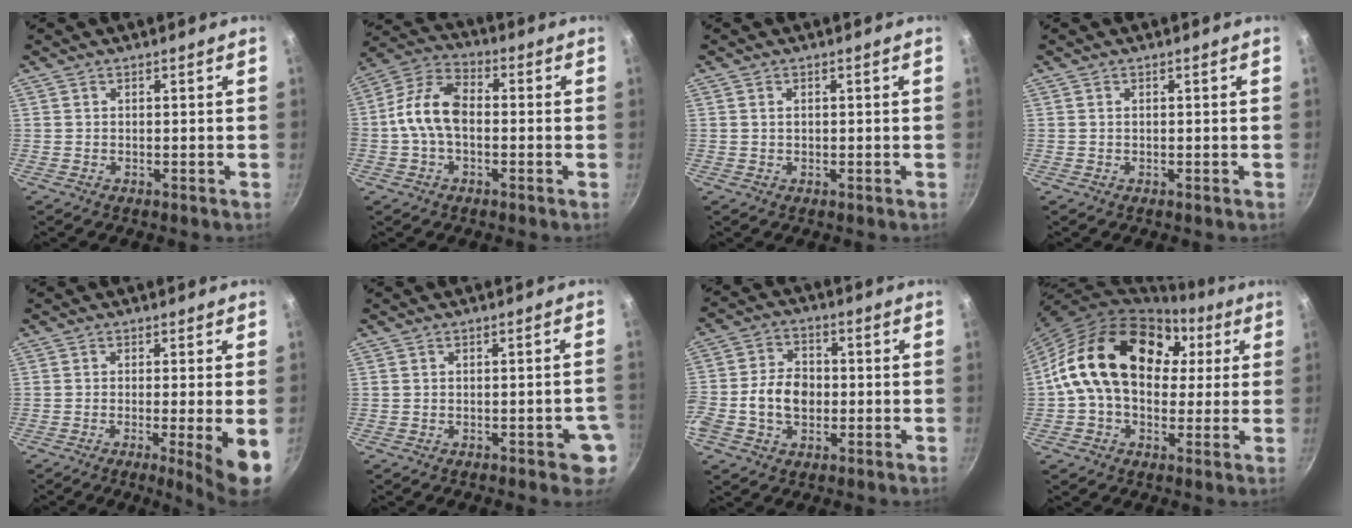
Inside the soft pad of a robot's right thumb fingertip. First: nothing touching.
{"total": 10.6, "force": [-0.8, 6.5, 8.3], "torque": [-0.151, 0.038, -0.033]}
{"total": 0.9, "force": [0.2, 0.7, 0.6], "torque": [-0.008, 0.003, 0.004]}
{"total": 0.0}
{"total": 7.8, "force": [-2.1, 0.2, 7.5], "torque": [-0.110, -0.005, -0.027]}
{"total": 5.0, "force": [-1.8, 2.1, 4.2], "torque": [-0.035, 0.017, -0.016]}
{"total": 10.1, "force": [-1.6, 7.4, 6.7], "torque": [-0.105, 0.021, -0.040]}
{"total": 21.4, "force": [4.1, 14.9, 14.8], "torque": [-0.221, 0.030, 0.055]}